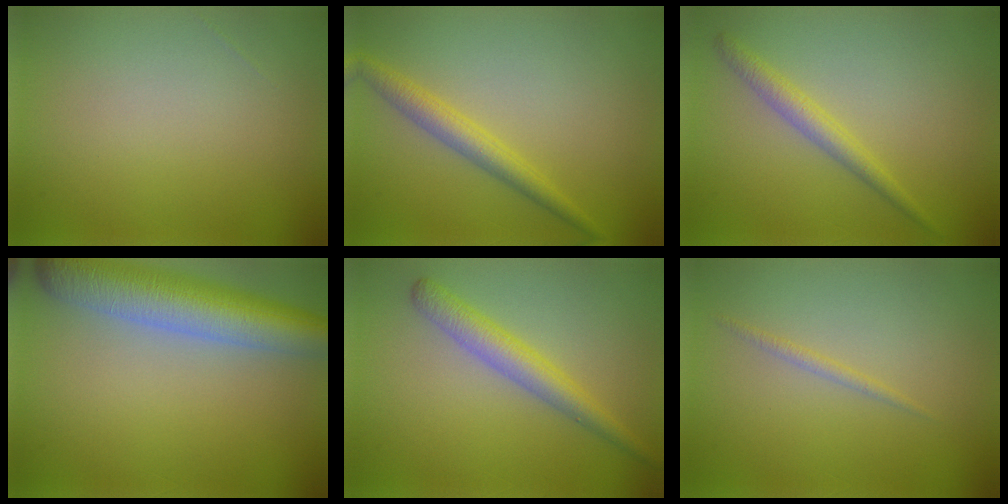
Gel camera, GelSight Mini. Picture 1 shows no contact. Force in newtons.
{"total": 2.7, "press": 2.7, "slide": 0.1}
{"total": 2.2, "press": 2.2, "slide": 0.1}
{"total": 8.5, "press": 8.5, "slide": 0.4}
{"total": 3.2, "press": 3.2, "slide": 0.2}
{"total": 0.8, "press": 0.8, "slide": 0.1}